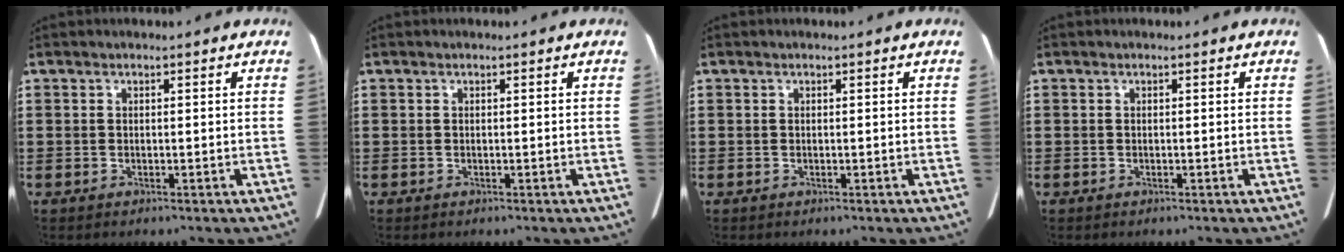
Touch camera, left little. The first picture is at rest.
{"total": 0.0}
{"total": 0.0}
{"total": 0.0}